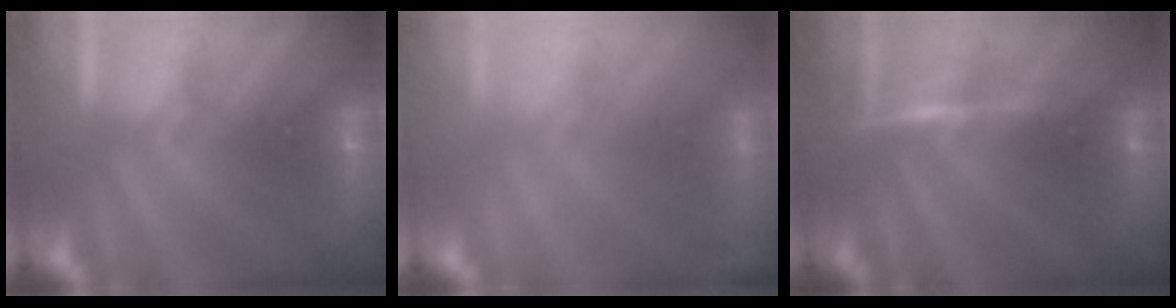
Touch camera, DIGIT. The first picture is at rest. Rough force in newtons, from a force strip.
{"total": 1.8}
{"total": 2.9}